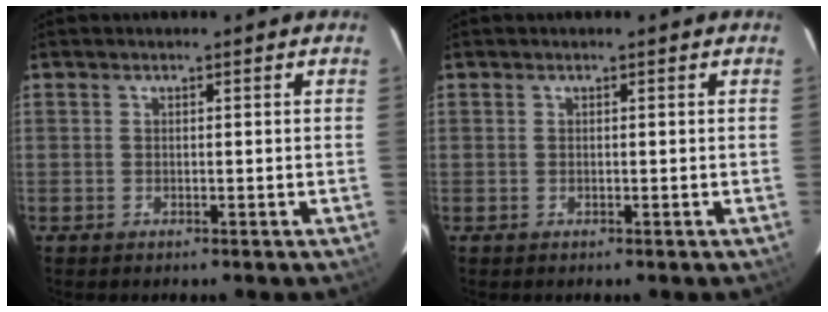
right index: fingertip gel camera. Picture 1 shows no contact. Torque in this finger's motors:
{"motor_torque": [0.00, 0.00, -0.01, -0.01]}